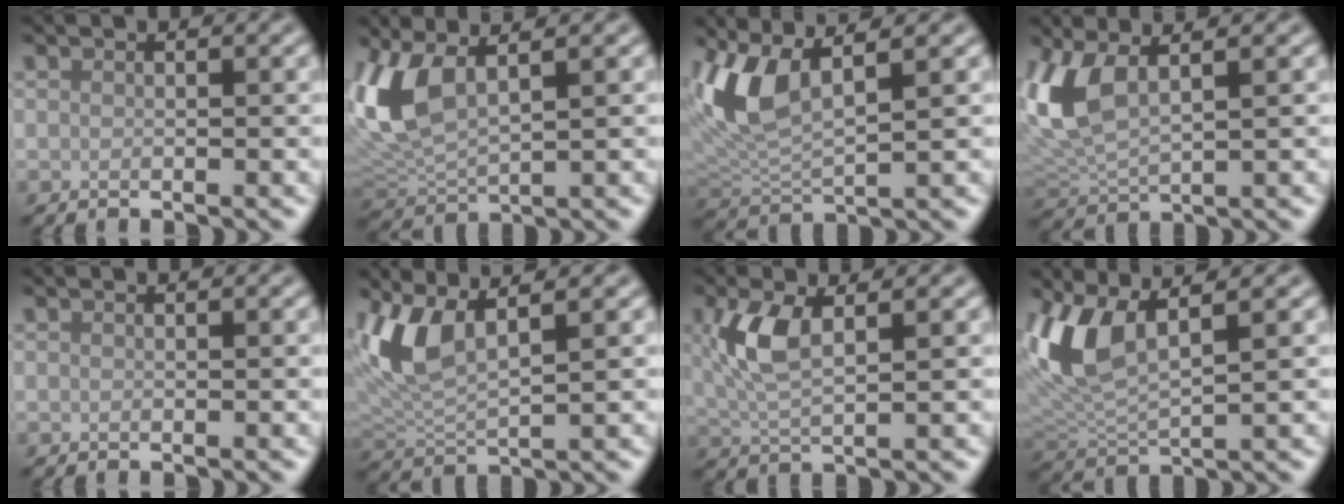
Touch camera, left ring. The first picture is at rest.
{"total": 6.4, "force": [2.4, 2.7, 5.3], "torque": [-0.129, 0.005, 0.050]}
{"total": 5.9, "force": [2.6, 2.0, 4.9], "torque": [-0.117, 0.000, 0.052]}
{"total": 5.6, "force": [2.3, 2.3, 4.5], "torque": [-0.113, 0.005, 0.047]}
{"total": 0.0}
{"total": 5.0, "force": [2.5, 1.6, 4.0], "torque": [-0.099, -0.001, 0.053]}
{"total": 4.4, "force": [1.3, 1.7, 3.9], "torque": [-0.091, 0.006, 0.025]}
{"total": 6.2, "force": [2.6, 2.2, 5.1], "torque": [-0.123, 0.000, 0.052]}